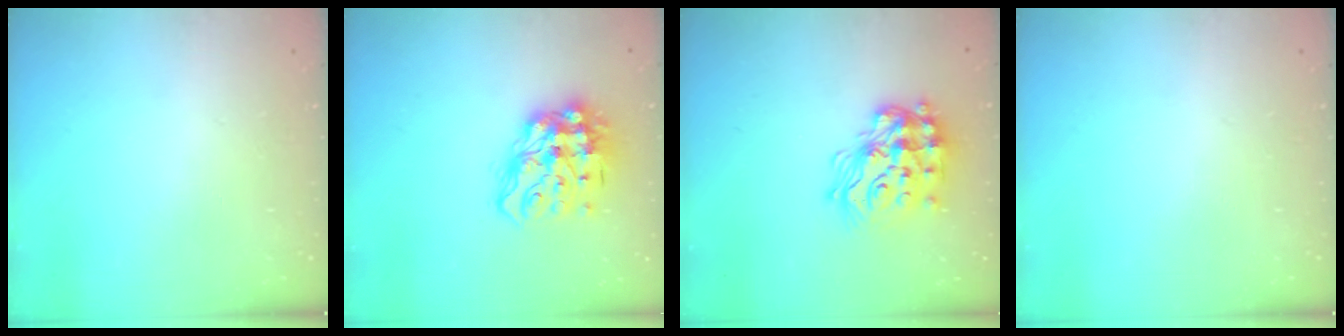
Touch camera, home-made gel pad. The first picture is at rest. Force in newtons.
{"total": 14.9, "press": 14.8, "slide": 1.5}
{"total": 19.4, "press": 19.3, "slide": 1.2}
{"total": 0.0}